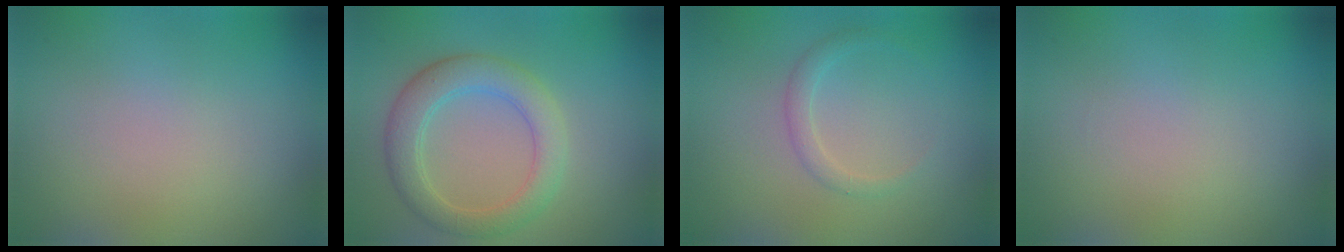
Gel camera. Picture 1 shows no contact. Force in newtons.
{"total": 4.1, "press": 4.1, "slide": 0.2}
{"total": 1.3, "press": 1.3, "slide": 0.0}
{"total": 0.0}